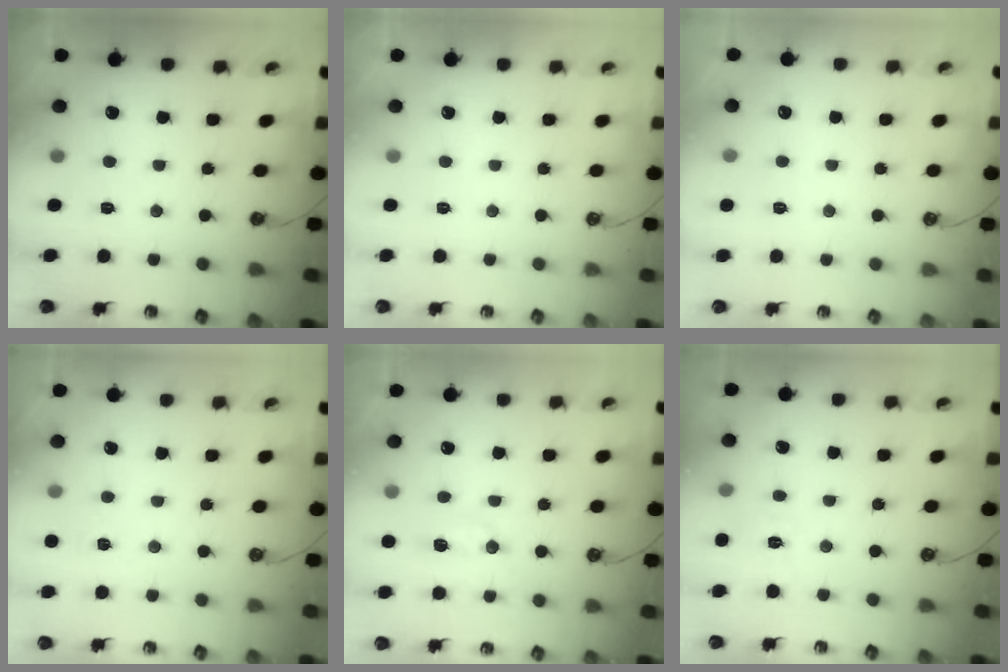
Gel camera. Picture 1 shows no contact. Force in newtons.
{"total": 0.0}
{"total": 0.0}
{"total": 5.7, "press": 5.7, "slide": 0.5}
{"total": 4.4, "press": 4.4, "slide": 0.5}
{"total": 5.7, "press": 5.6, "slide": 0.7}